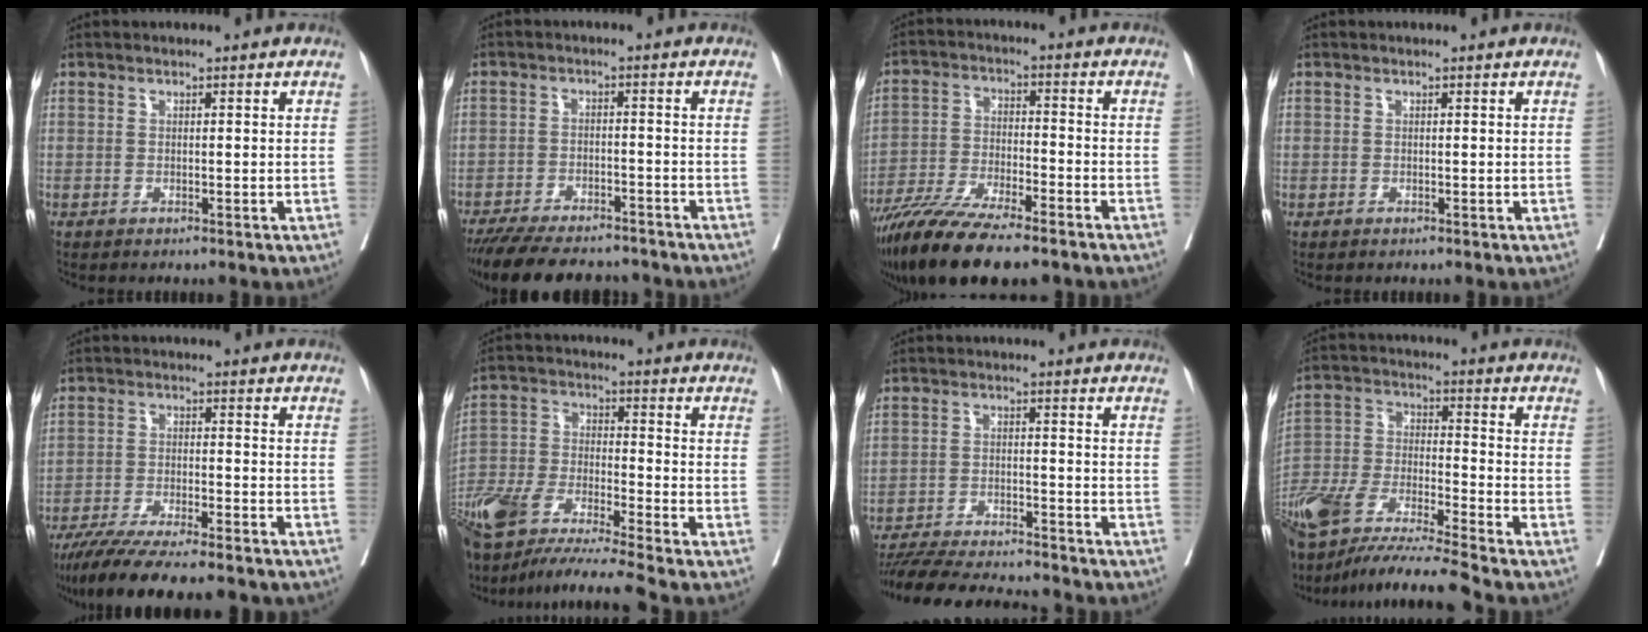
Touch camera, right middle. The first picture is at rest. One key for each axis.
{"total": 15.1, "fx": -13.2, "fy": 4.1, "fz": 6.0, "tx": -0.122, "ty": -0.010, "tz": -0.190}
{"total": 15.9, "fx": -12.4, "fy": 2.8, "fz": 9.5, "tx": -0.182, "ty": -0.038, "tz": -0.214}
{"total": 0.5, "fx": -0.2, "fy": 0.5, "fz": -0.1, "tx": 0.004, "ty": 0.005, "tz": -0.007}
{"total": 15.6, "fx": -13.3, "fy": 1.6, "fz": 8.1, "tx": -0.131, "ty": -0.031, "tz": -0.204}
{"total": 16.8, "fx": -14.4, "fy": -0.3, "fz": 8.7, "tx": -0.196, "ty": -0.026, "tz": -0.269}
{"total": 14.3, "fx": -13.2, "fy": 1.3, "fz": 5.2, "tx": -0.087, "ty": -0.014, "tz": -0.203}
{"total": 17.3, "fx": -14.9, "fy": -0.3, "fz": 8.8, "tx": -0.203, "ty": -0.018, "tz": -0.281}